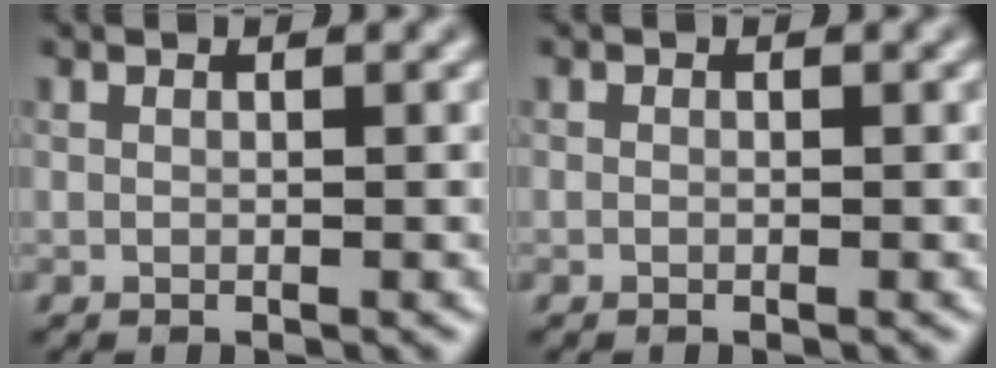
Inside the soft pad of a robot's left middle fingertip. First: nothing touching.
{"total": 0.0}